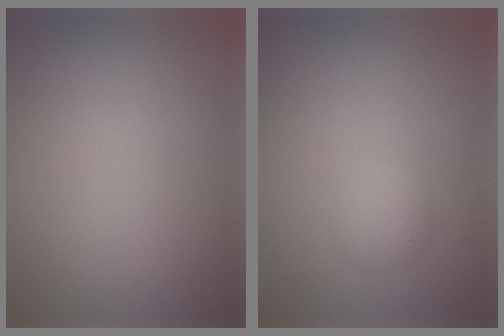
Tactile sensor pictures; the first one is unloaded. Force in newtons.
{"total": 1.7, "press": 1.7, "slide": 0.1}